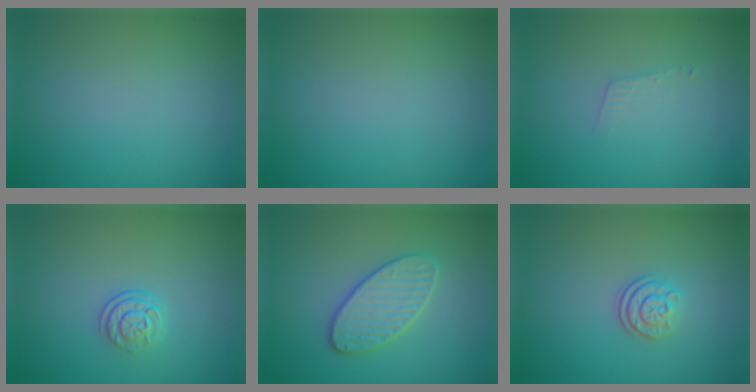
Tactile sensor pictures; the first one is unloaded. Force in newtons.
{"total": 0.0}
{"total": 0.9, "press": 0.9, "slide": 0.1}
{"total": 2.6, "press": 1.8, "slide": 1.9}
{"total": 3.5, "press": 3.5, "slide": 0.6}
{"total": 2.4, "press": 1.8, "slide": 1.6}